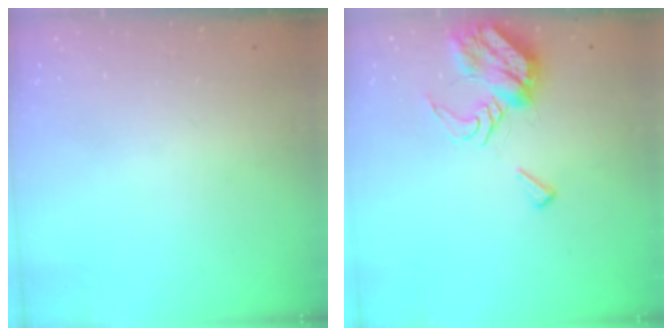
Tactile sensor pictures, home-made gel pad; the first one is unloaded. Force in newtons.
{"total": 9.0, "press": 9.0, "slide": 0.8}